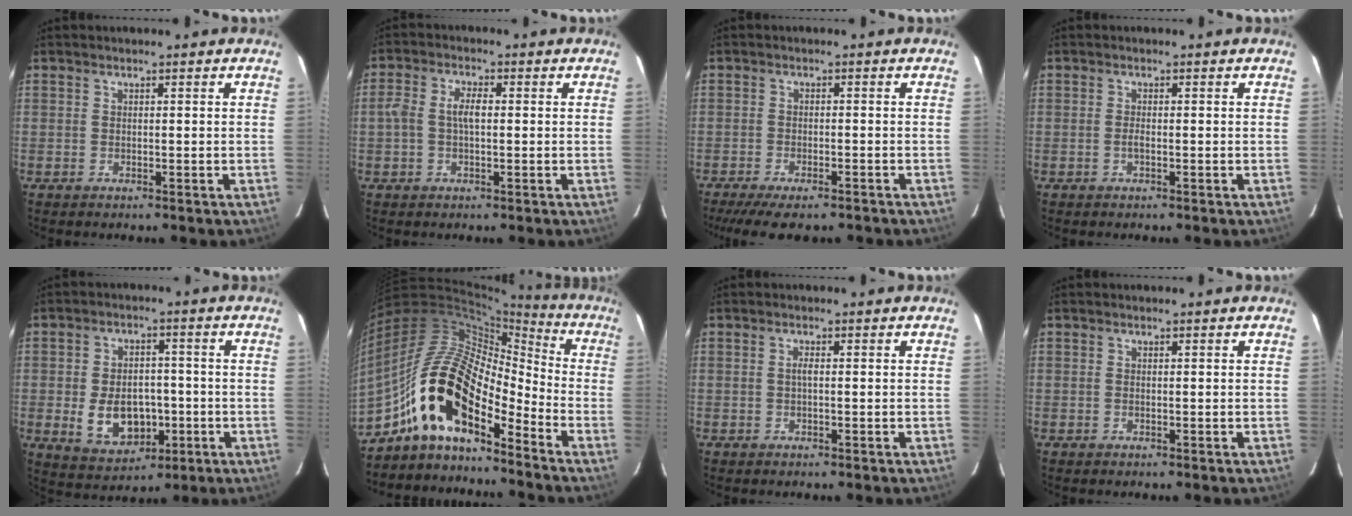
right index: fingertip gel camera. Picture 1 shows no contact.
{"total": 4.2, "force": [-0.2, 1.9, 3.7], "torque": [-0.076, 0.010, -0.005]}
{"total": 10.0, "force": [-8.2, 2.6, 5.2], "torque": [-0.120, -0.029, -0.131]}
{"total": 0.8, "force": [-0.3, 0.2, 0.7], "torque": [-0.015, 0.001, -0.007]}
{"total": 10.2, "force": [-2.4, 7.1, 6.9], "torque": [-0.147, -0.002, -0.021]}
{"total": 18.4, "force": [-11.5, 7.1, 12.5], "torque": [-0.225, 0.004, -0.234]}
{"total": 1.0, "force": [-0.1, 0.2, 0.9], "torque": [-0.019, 0.003, -0.003]}
{"total": 0.0}